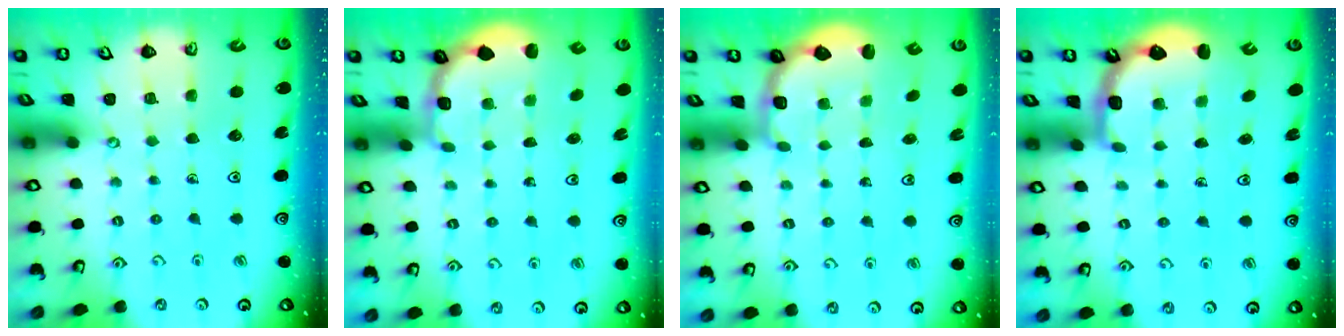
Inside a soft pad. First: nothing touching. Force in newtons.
{"total": 1.8, "press": 1.6, "slide": 0.7}
{"total": 2.9, "press": 2.0, "slide": 2.1}
{"total": 2.5, "press": 2.1, "slide": 1.4}